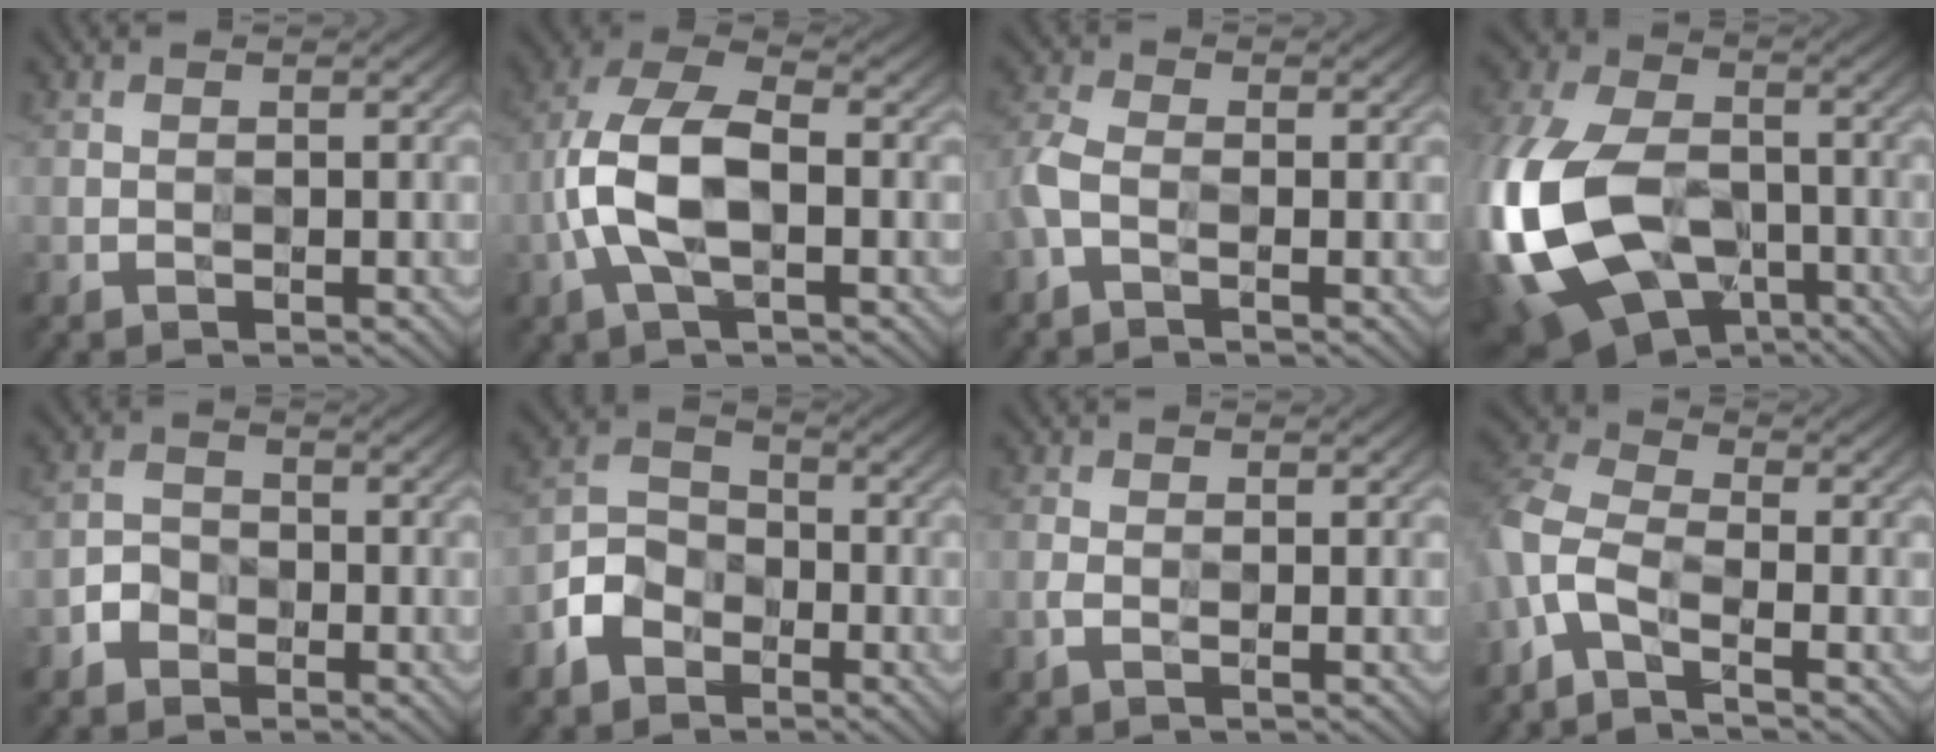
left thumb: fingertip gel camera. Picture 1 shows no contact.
{"total": 10.1, "force": [-1.9, 5.5, 8.3], "torque": [-0.175, 0.009, -0.043]}
{"total": 4.5, "force": [-2.0, 2.5, 3.1], "torque": [-0.082, -0.004, -0.046]}
{"total": 17.8, "force": [-5.6, 12.0, 11.8], "torque": [-0.306, -0.025, -0.112]}
{"total": 2.8, "force": [-2.0, 2.0, 0.1], "torque": [0.002, 0.000, -0.045]}
{"total": 5.4, "force": [-3.4, 3.9, 1.6], "torque": [-0.029, 0.004, -0.081]}
{"total": 1.1, "force": [-0.6, 0.7, 0.7], "torque": [-0.019, -0.001, -0.013]}
{"total": 6.8, "force": [-3.6, 3.5, 4.5], "torque": [-0.104, -0.001, -0.088]}